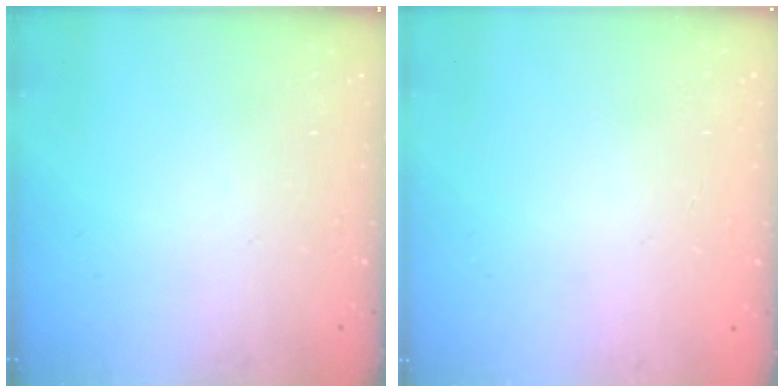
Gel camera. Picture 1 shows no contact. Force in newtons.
{"total": 0.0}